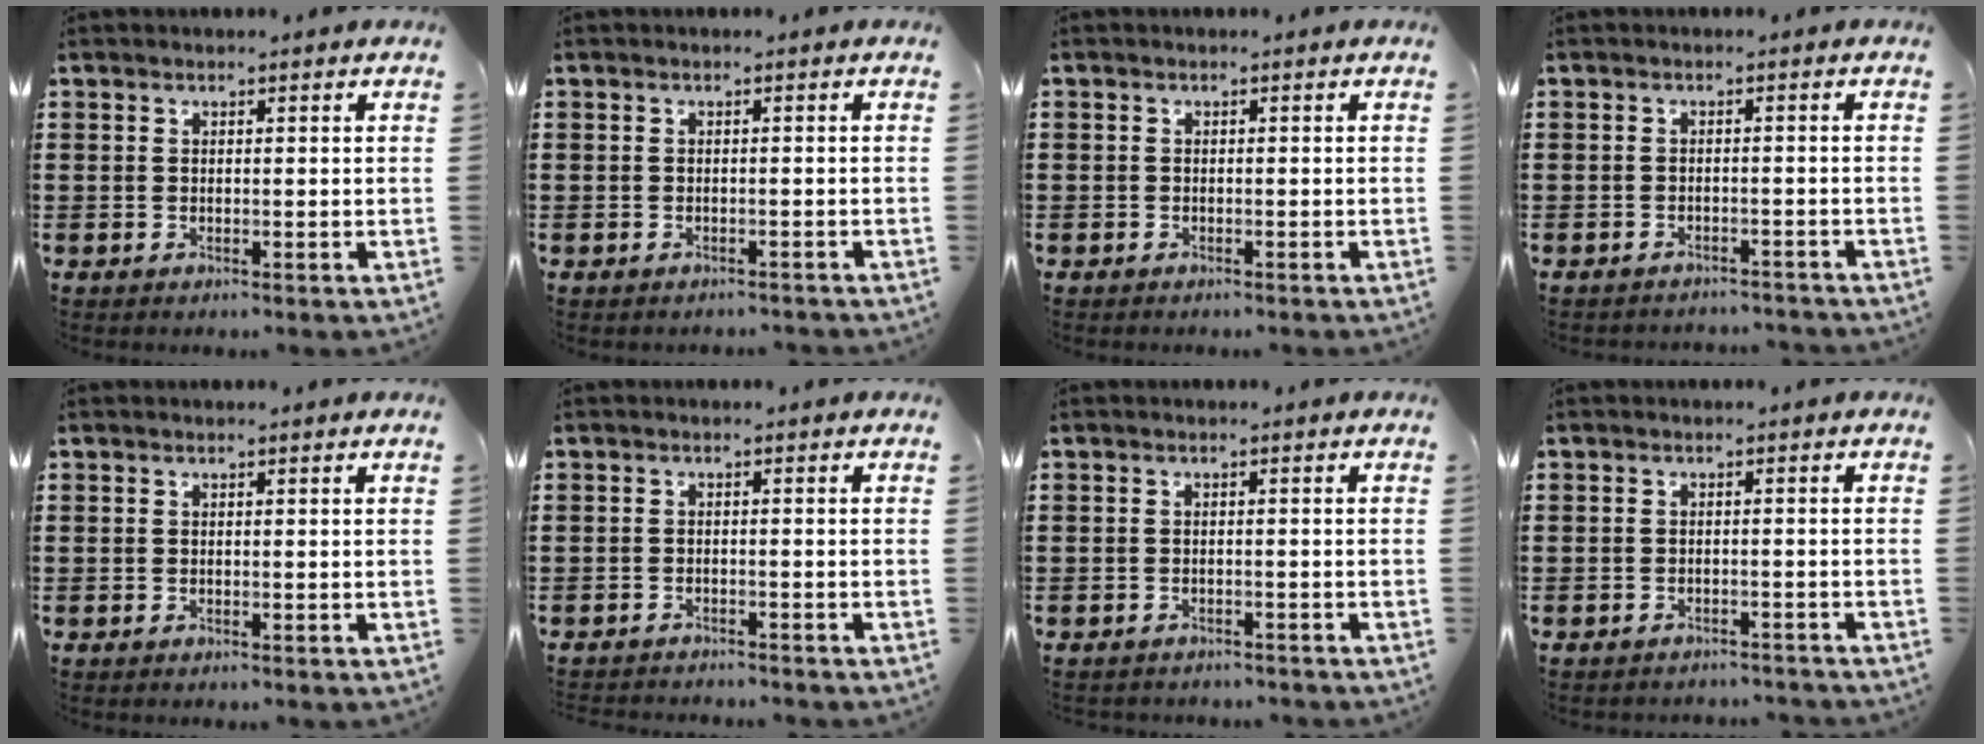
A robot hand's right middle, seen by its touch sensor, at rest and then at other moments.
{"total": 0.7, "force": [-0.7, 0.0, 0.1], "torque": [-0.004, -0.003, -0.013]}
{"total": 0.8, "force": [-0.6, 0.4, 0.0], "torque": [-0.001, 0.001, -0.013]}
{"total": 1.7, "force": [-1.7, 0.1, 0.0], "torque": [-0.006, -0.001, -0.037]}
{"total": 0.0}
{"total": 1.4, "force": [-1.4, -0.1, 0.0], "torque": [-0.004, 0.000, -0.031]}
{"total": 1.0, "force": [-1.0, 0.1, 0.0], "torque": [-0.004, -0.001, -0.021]}
{"total": 1.5, "force": [-1.5, 0.1, -0.1], "torque": [-0.005, 0.000, -0.033]}